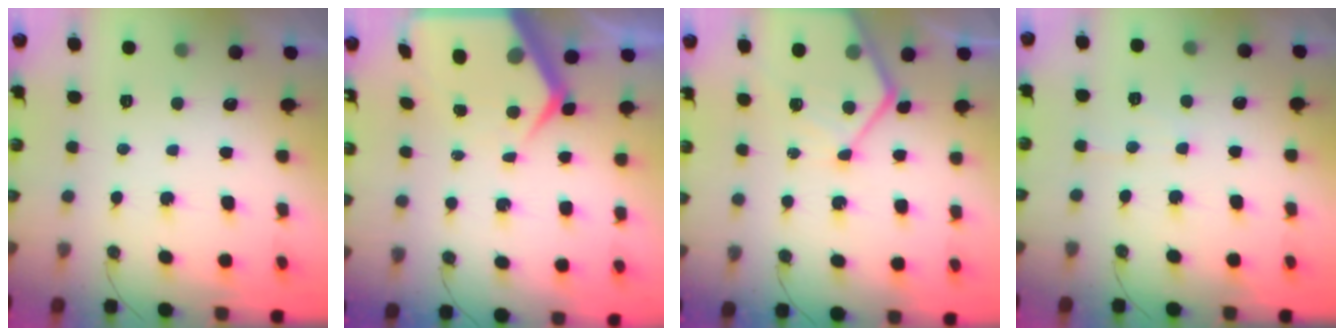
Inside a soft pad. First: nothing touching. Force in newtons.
{"total": 9.3, "press": 9.2, "slide": 0.9}
{"total": 11.6, "press": 11.6, "slide": 1.1}
{"total": 4.8, "press": 4.7, "slide": 0.6}